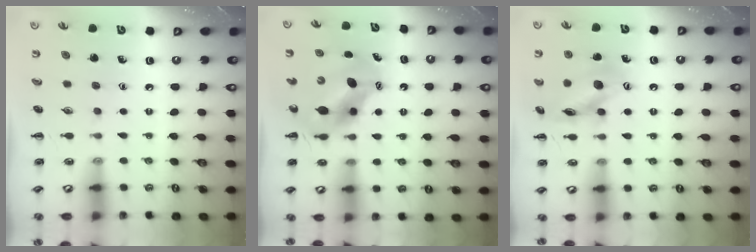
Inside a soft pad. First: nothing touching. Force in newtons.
{"total": 6.4, "press": 6.2, "slide": 1.6}
{"total": 13.7, "press": 13.7, "slide": 0.9}